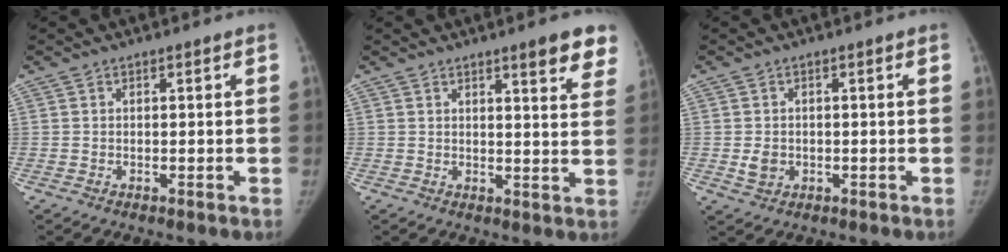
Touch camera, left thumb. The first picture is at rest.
{"total": 8.2, "force": [5.7, 1.6, 5.6], "torque": [-0.046, -0.028, 0.065]}
{"total": 2.8, "force": [-0.5, 2.3, 1.4], "torque": [-0.016, 0.000, -0.001]}